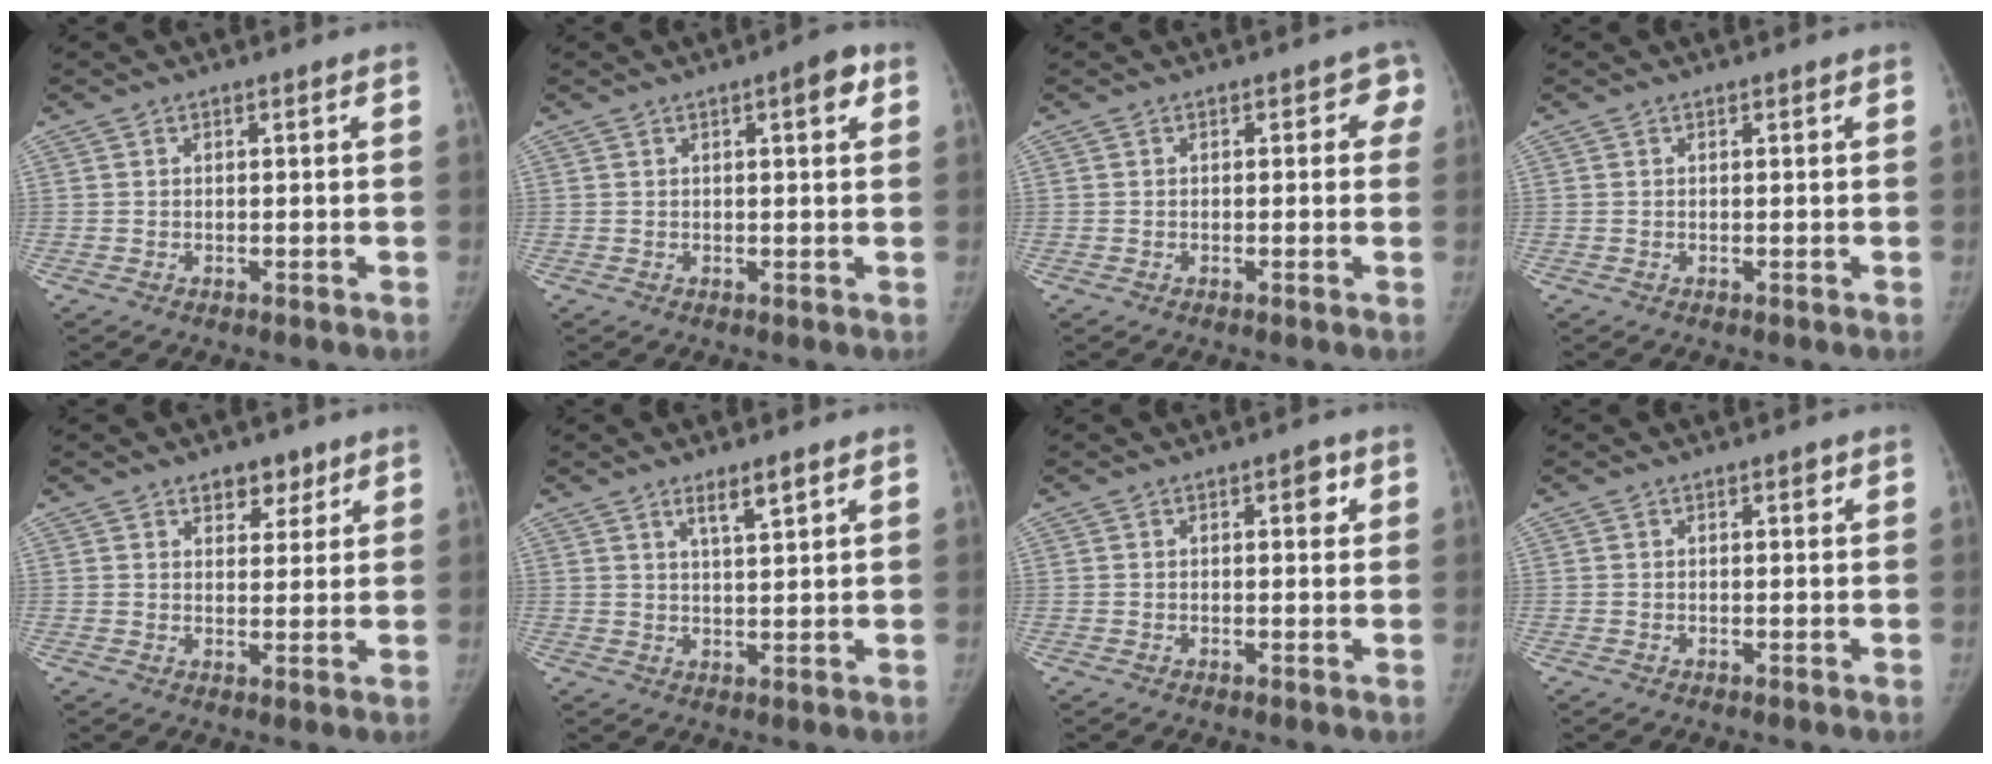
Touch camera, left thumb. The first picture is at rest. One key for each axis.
{"total": 3.6, "fx": 1.5, "fy": 1.1, "fz": 3.1, "tx": -0.035, "ty": 0.000, "tz": 0.015}
{"total": 2.6, "fx": 0.7, "fy": 1.9, "fz": 1.6, "tx": 0.022, "ty": 0.006, "tz": -0.007}
{"total": 0.0}
{"total": 4.7, "fx": 3.0, "fy": 2.9, "fz": 2.0, "tx": 0.004, "ty": -0.016, "tz": 0.046}
{"total": 4.1, "fx": 2.7, "fy": 0.7, "fz": 3.0, "tx": -0.050, "ty": -0.018, "tz": 0.049}
{"total": 2.5, "fx": 0.9, "fy": 1.3, "fz": 1.9, "tx": -0.009, "ty": 0.001, "tz": 0.007}
{"total": 0.6, "fx": 0.3, "fy": 0.4, "fz": 0.4, "tx": 0.000, "ty": 0.000, "tz": 0.003}